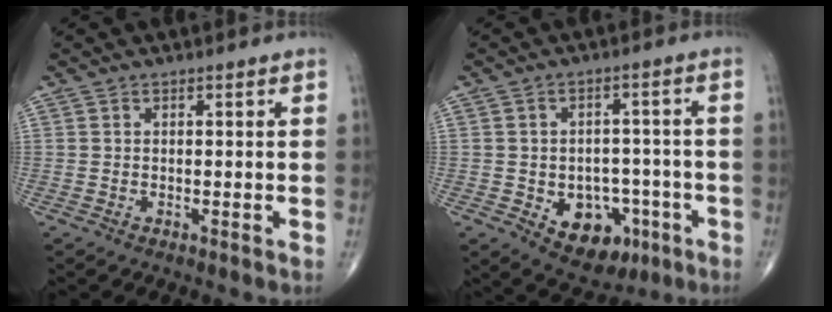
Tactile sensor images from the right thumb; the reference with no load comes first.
{"total": 11.0, "force": [-4.2, 7.9, 6.4], "torque": [-0.049, 0.031, -0.046]}